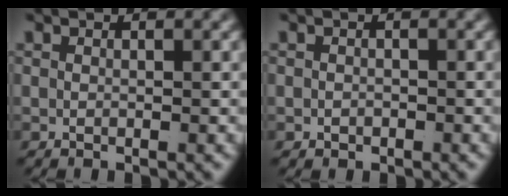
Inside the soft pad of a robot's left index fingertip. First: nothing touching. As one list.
[{"total": 0.8, "force": [-0.6, 0.5, 0.1], "torque": [-0.005, -0.013, -0.001]}]